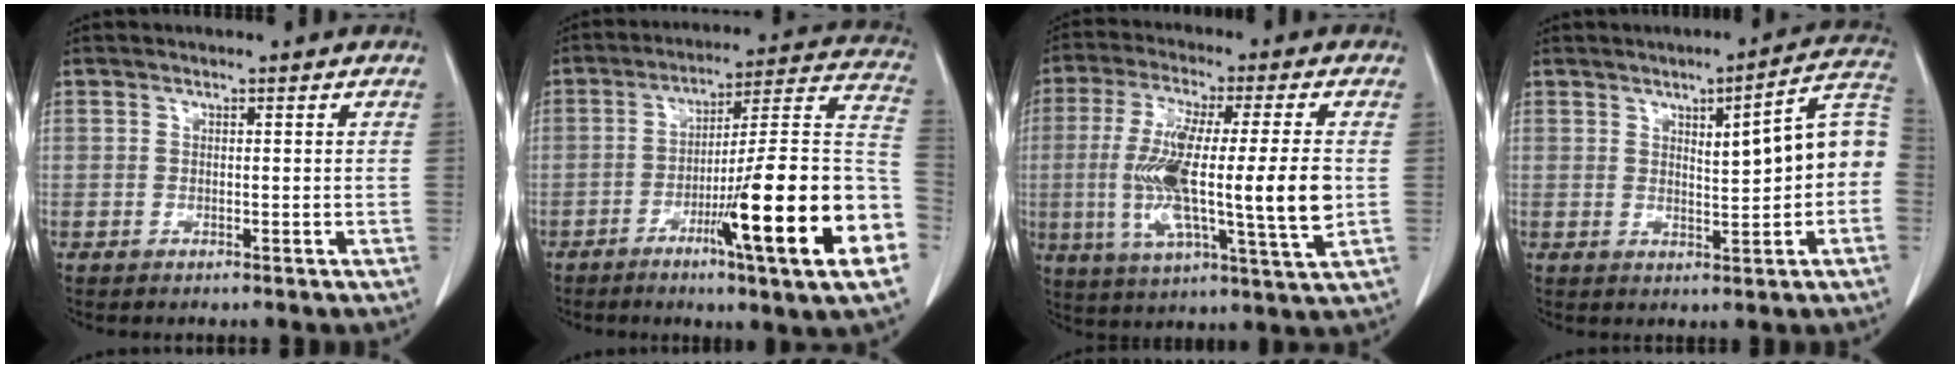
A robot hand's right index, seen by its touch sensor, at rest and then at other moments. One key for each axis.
{"total": 22.7, "fx": -8.1, "fy": 0.0, "fz": 21.2, "tx": -0.251, "ty": -0.006, "tz": -0.127}
{"total": 18.5, "fx": -1.0, "fy": 1.9, "fz": 18.3, "tx": -0.337, "ty": -0.012, "tz": -0.020}
{"total": 9.9, "fx": 0.6, "fy": 1.7, "fz": 9.8, "tx": -0.120, "ty": 0.031, "tz": 0.007}